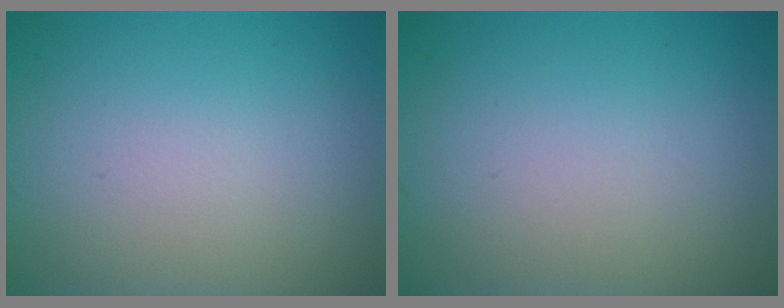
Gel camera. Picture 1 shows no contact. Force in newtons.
{"total": 0.0}